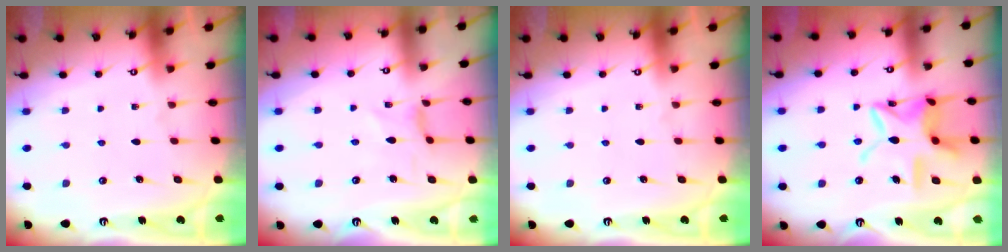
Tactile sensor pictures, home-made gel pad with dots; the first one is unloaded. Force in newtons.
{"total": 0.0}
{"total": 0.0}
{"total": 15.5, "press": 15.4, "slide": 1.4}